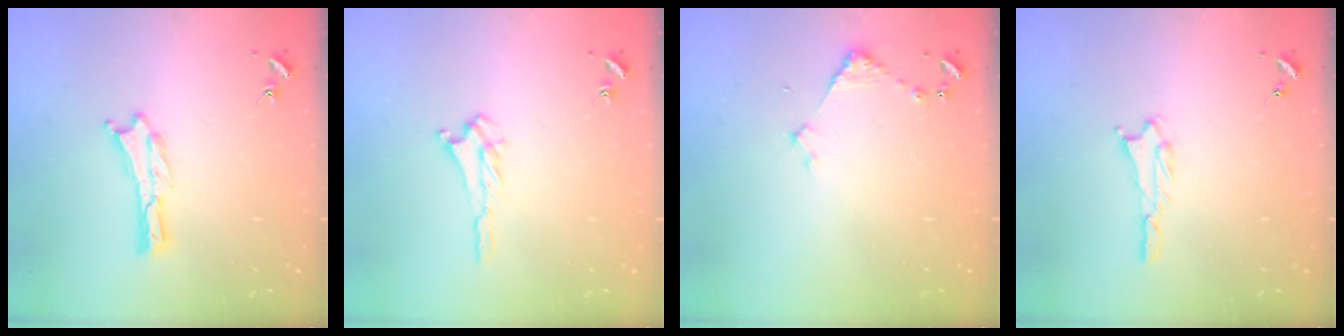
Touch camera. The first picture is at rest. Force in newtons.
{"total": 2.0, "press": 2.0, "slide": 0.5}
{"total": 2.9, "press": 2.9, "slide": 0.3}
{"total": 1.8, "press": 1.8, "slide": 0.2}